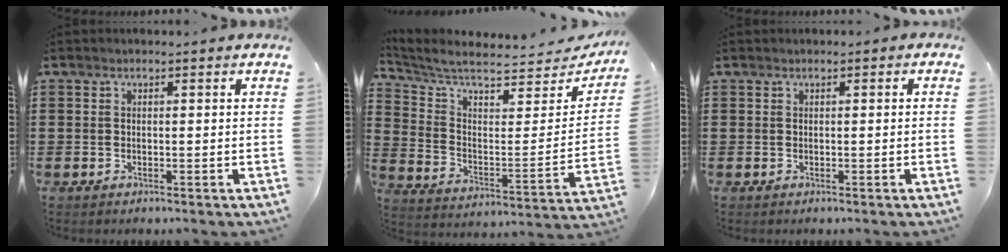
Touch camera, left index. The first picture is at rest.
{"total": 6.3, "force": [5.7, 0.8, 2.6], "torque": [-0.080, -0.052, 0.095]}
{"total": 0.0}